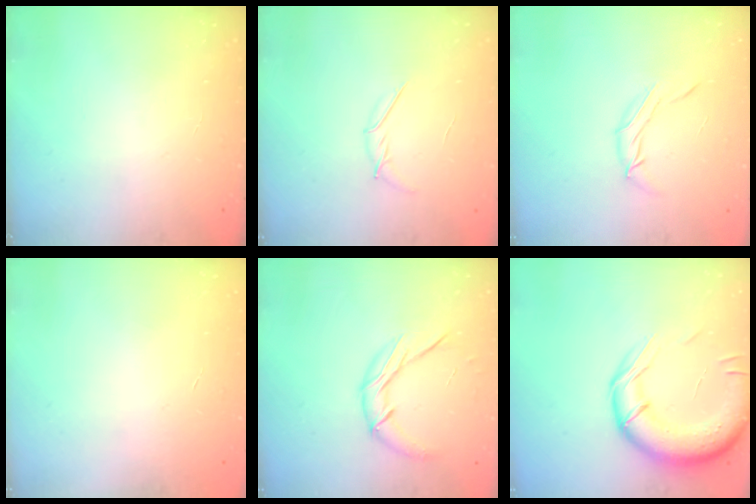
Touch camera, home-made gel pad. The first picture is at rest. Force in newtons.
{"total": 4.1, "press": 4.0, "slide": 1.0}
{"total": 6.6, "press": 6.6, "slide": 0.6}
{"total": 0.6, "press": 0.6, "slide": 0.2}
{"total": 9.1, "press": 9.1, "slide": 0.6}
{"total": 18.4, "press": 18.0, "slide": 3.7}